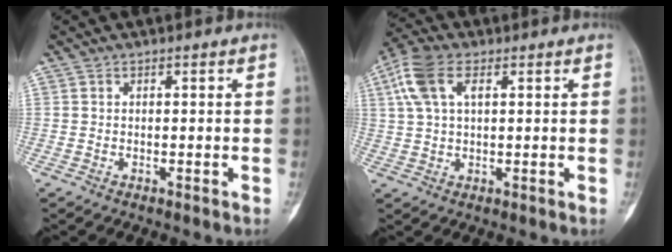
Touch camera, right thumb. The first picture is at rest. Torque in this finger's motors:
{"motor_torque": [-1.07, 1.36, 0.45, -0.29, 0.33]}